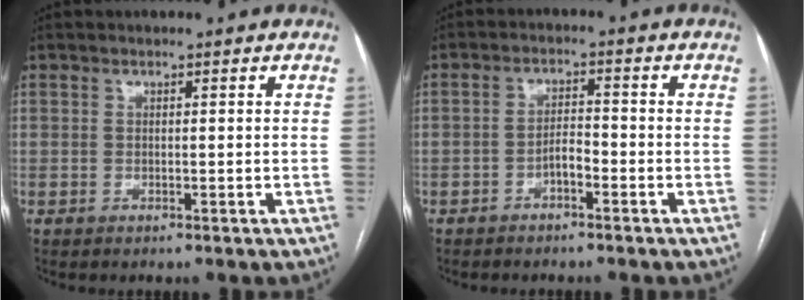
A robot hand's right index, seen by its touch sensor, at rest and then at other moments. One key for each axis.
{"total": 2.7, "fx": -1.5, "fy": 0.9, "fz": 2.0, "tx": -0.031, "ty": 0.007, "tz": -0.027}